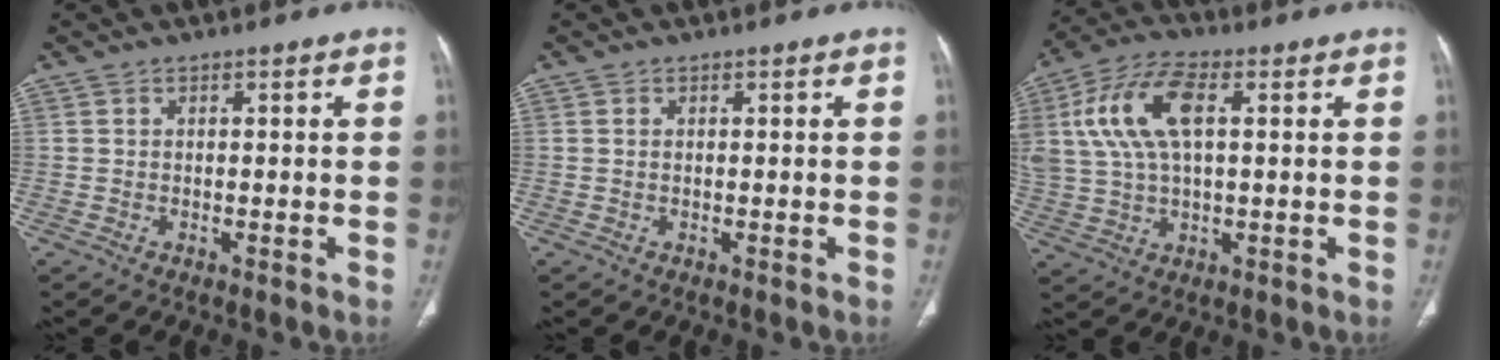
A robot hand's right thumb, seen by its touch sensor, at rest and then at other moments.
{"total": 0.0}
{"total": 14.3, "force": [3.5, 7.1, 12.0], "torque": [-0.262, 0.018, 0.069]}